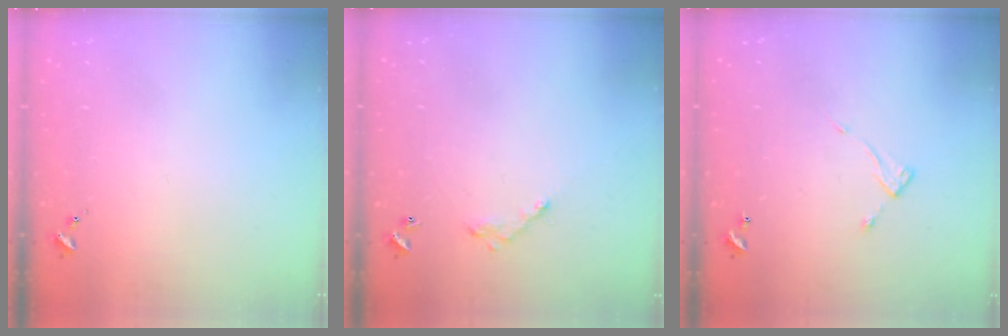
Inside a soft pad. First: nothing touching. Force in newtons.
{"total": 5.2, "press": 5.2, "slide": 0.2}
{"total": 5.5, "press": 5.5, "slide": 0.2}